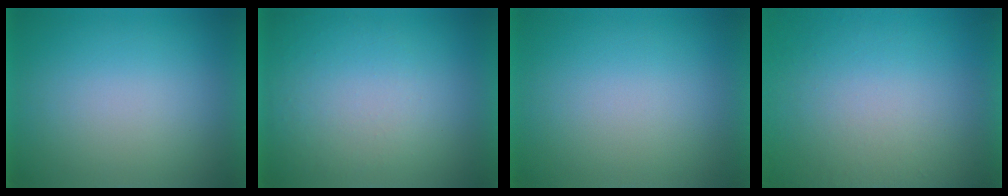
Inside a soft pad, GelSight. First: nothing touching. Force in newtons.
{"total": 1.0}
{"total": 0.0}
{"total": 5.2}